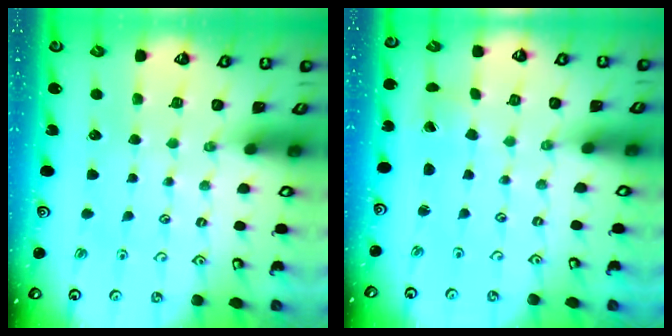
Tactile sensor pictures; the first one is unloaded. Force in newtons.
{"total": 0.6, "press": 0.5, "slide": 0.2}